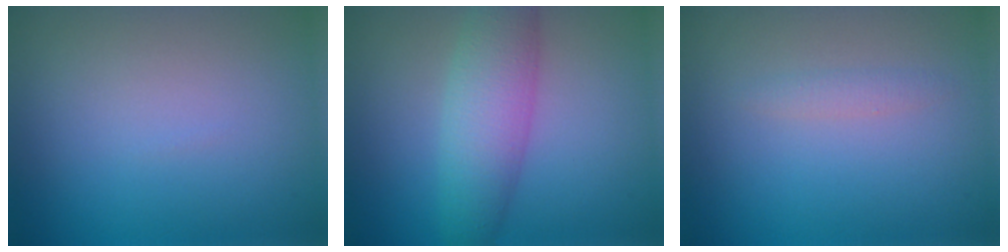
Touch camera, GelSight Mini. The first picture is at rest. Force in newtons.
{"total": 5.3, "press": 5.3, "slide": 0.2}
{"total": 0.9, "press": 0.9, "slide": 0.0}